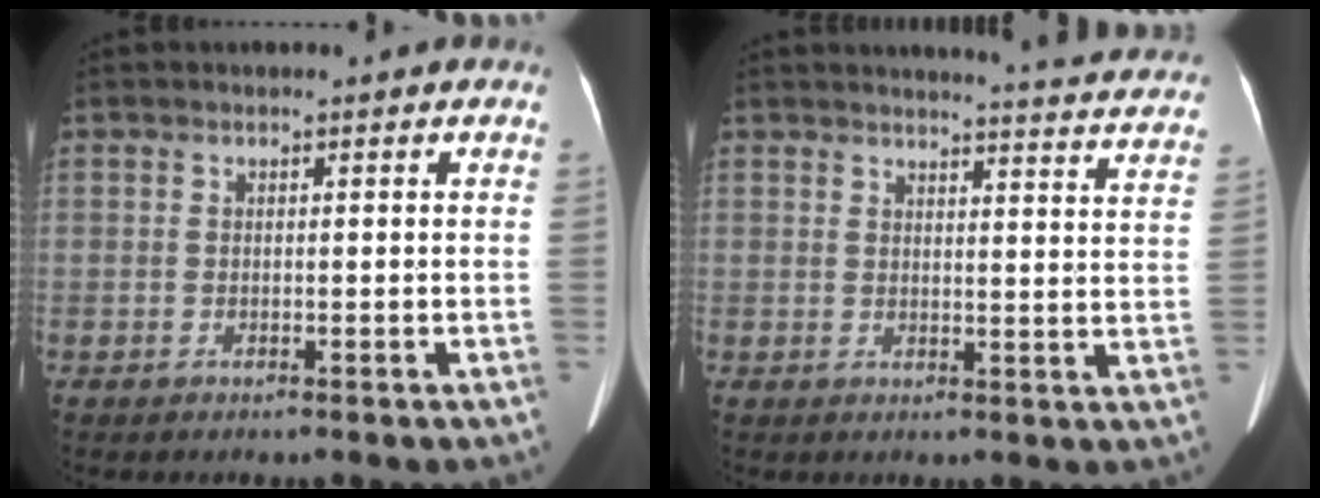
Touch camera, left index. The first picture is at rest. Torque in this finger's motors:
{"motor_torque": [0.49, -0.75, 0.16, 0.06]}